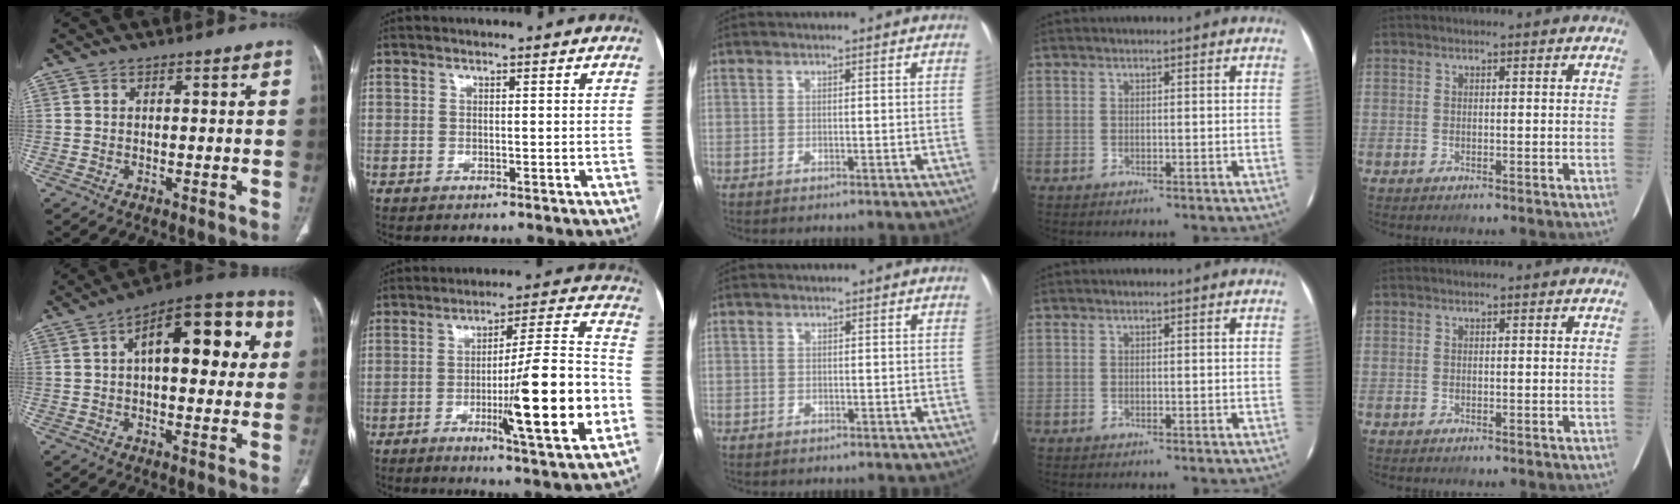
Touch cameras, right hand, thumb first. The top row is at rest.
{"thumb": {"total": 19.1, "force": [4.6, 8.9, 16.3], "torque": [-0.187, 0.028, 0.057]}, "index": {"total": 17.8, "force": [-4.8, 0.4, 17.1], "torque": [-0.255, -0.008, -0.073]}, "middle": {"total": 0.6, "force": [-0.1, 0.6, -0.1], "torque": [0.006, 0.006, -0.006]}}